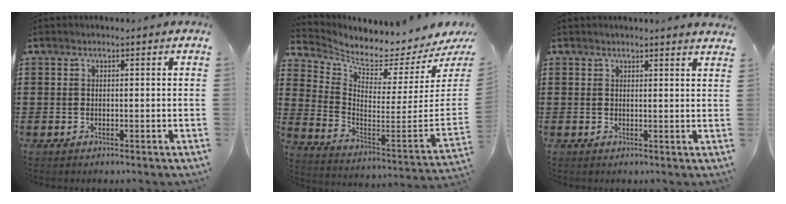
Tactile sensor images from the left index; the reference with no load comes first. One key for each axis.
{"total": 3.1, "fx": 2.7, "fy": 0.2, "fz": 1.4, "tx": -0.044, "ty": -0.060, "tz": 0.037}
{"total": 1.6, "fx": 1.6, "fy": -0.3, "fz": 0.2, "tx": 0.001, "ty": -0.006, "tz": 0.030}